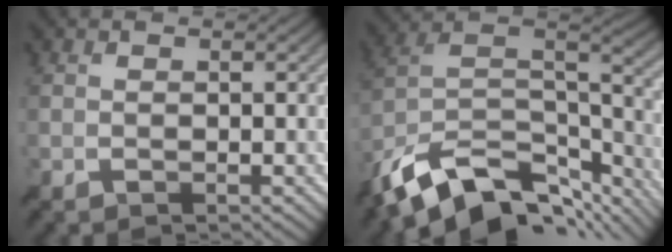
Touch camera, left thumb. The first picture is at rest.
{"total": 16.0, "force": [-11.0, 7.4, 9.0], "torque": [-0.219, -0.019, -0.172]}